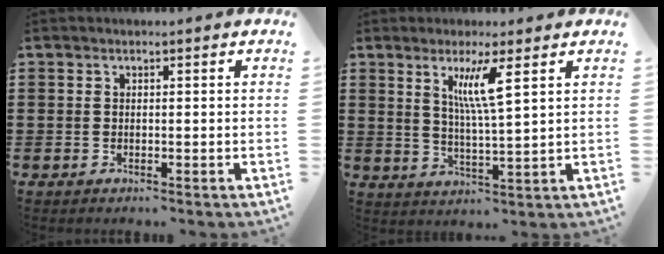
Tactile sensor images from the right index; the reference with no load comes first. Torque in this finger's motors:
{"motor_torque": [0.91, 0.17, 0.23, 0.17]}